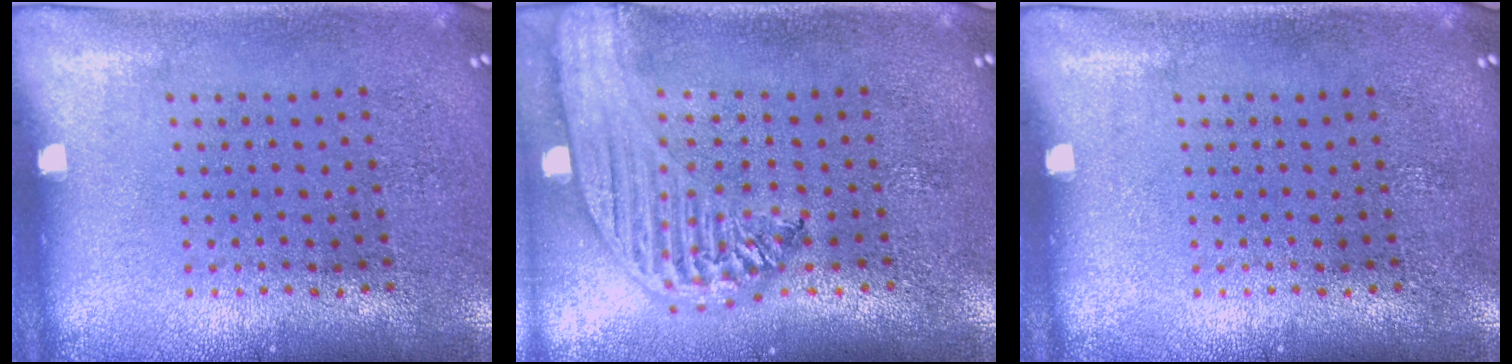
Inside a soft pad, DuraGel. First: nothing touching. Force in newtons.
{"total": 2.8, "press": 2.3, "slide": 1.6}
{"total": 0.0}